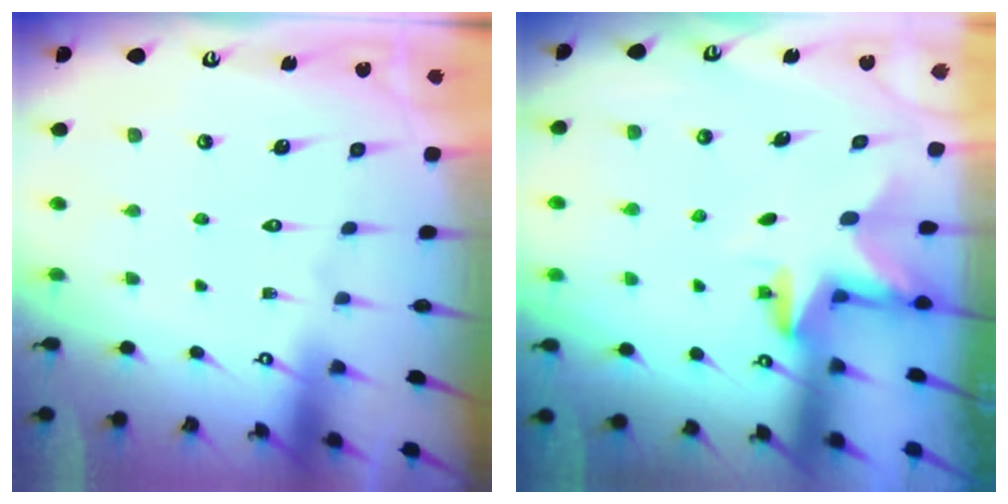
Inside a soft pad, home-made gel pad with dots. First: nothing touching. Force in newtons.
{"total": 3.8, "press": 3.8, "slide": 0.2}